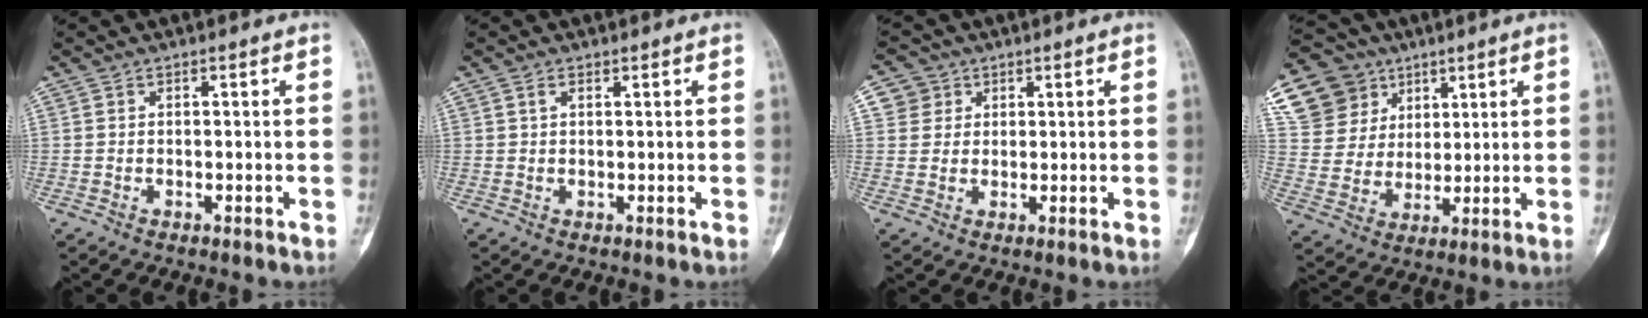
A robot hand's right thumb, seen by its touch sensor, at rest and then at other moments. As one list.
[{"total": 1.2, "force": [0.7, 0.6, 0.7], "torque": [-0.012, 0.003, 0.012]}, {"total": 4.0, "force": [1.6, 3.6, 0.0], "torque": [0.026, -0.002, 0.023]}, {"total": 17.9, "force": [8.7, 14.6, 5.5], "torque": [-0.087, 0.007, 0.176]}]